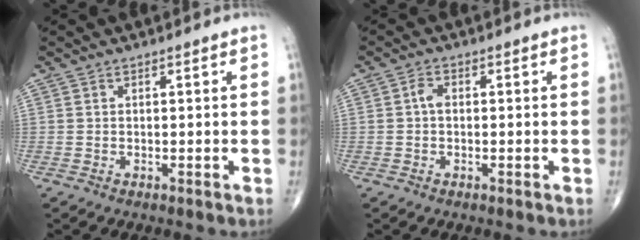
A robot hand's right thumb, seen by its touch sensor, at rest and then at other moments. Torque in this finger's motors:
{"motor_torque": [0.58, 0.55, 0.43, -0.16, 0.04]}